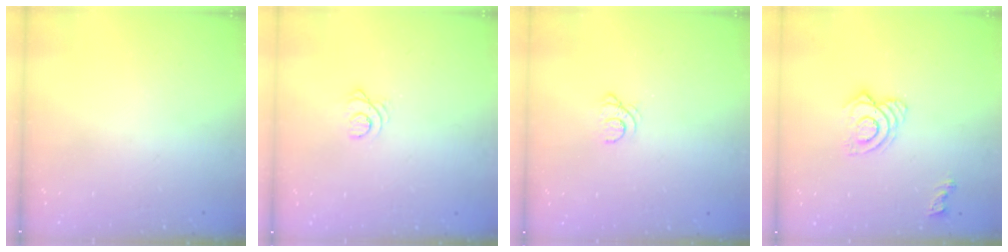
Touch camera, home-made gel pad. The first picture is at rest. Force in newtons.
{"total": 2.5, "press": 2.5, "slide": 0.3}
{"total": 2.2, "press": 2.2, "slide": 0.2}
{"total": 10.2, "press": 10.2, "slide": 1.2}